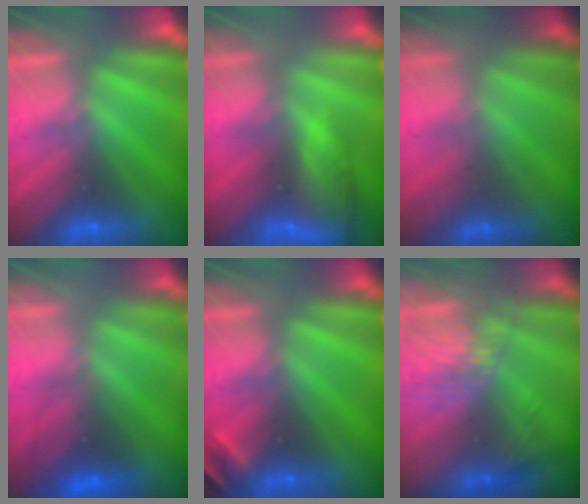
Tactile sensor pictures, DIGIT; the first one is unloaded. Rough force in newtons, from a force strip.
{"total": 7.8}
{"total": 1.8}
{"total": 2.7}
{"total": 2.0}
{"total": 8.8}